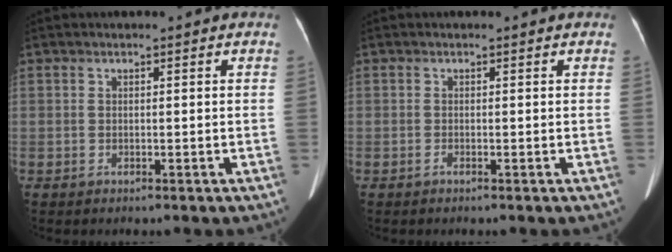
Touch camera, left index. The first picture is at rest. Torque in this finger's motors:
{"motor_torque": [0.06, 0.05, -0.06, 0.00]}